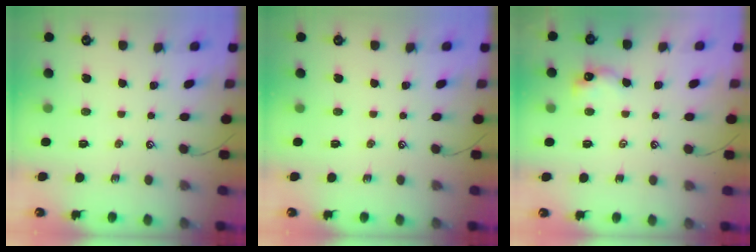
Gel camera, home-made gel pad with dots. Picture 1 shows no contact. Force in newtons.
{"total": 0.0}
{"total": 2.9, "press": 2.9, "slide": 0.3}